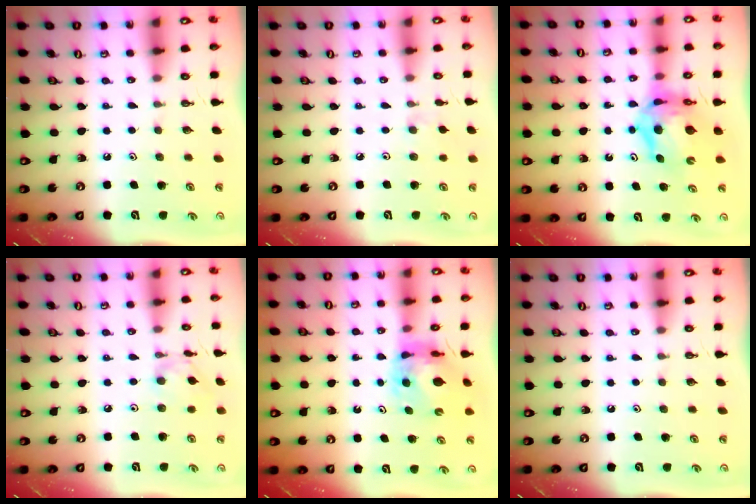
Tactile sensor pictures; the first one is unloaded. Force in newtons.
{"total": 1.9, "press": 1.9, "slide": 0.5}
{"total": 10.3, "press": 10.2, "slide": 1.2}
{"total": 5.8, "press": 5.8, "slide": 0.3}
{"total": 10.6, "press": 10.5, "slide": 1.3}
{"total": 0.0}